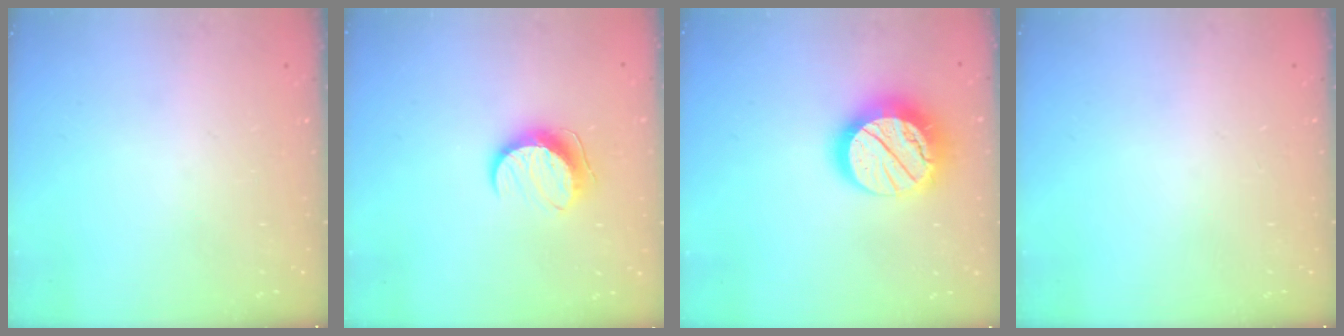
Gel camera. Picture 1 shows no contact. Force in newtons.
{"total": 9.7, "press": 9.6, "slide": 0.6}
{"total": 17.9, "press": 17.9, "slide": 1.3}
{"total": 0.0}